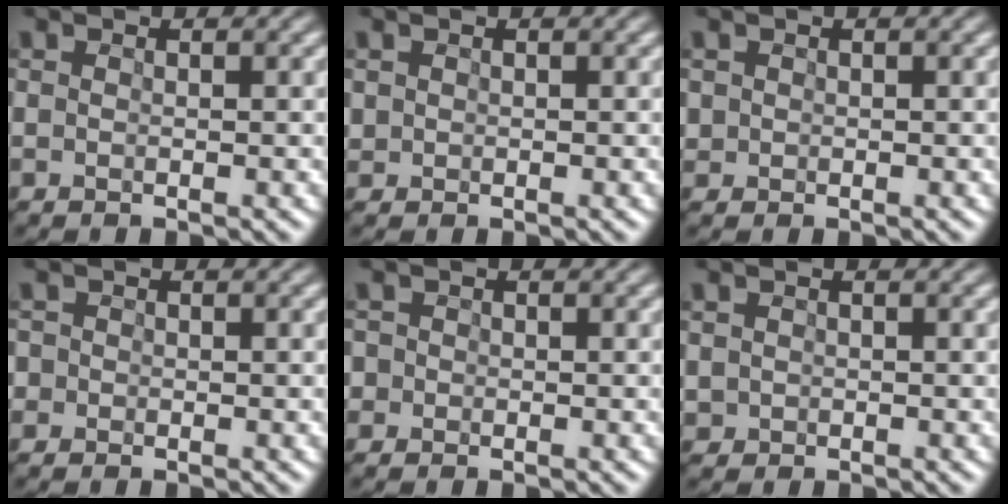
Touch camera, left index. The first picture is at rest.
{"total": 0.8, "force": [0.0, 0.8, 0.0], "torque": [0.000, 0.006, 0.006]}
{"total": 1.3, "force": [0.0, 1.3, 0.2], "torque": [-0.003, 0.013, 0.002]}
{"total": 2.9, "force": [-0.8, 2.7, 0.6], "torque": [-0.010, 0.019, -0.035]}
{"total": 3.2, "force": [-0.8, 3.0, 0.7], "torque": [-0.014, 0.021, -0.036]}
{"total": 1.3, "force": [-0.6, 1.2, 0.0], "torque": [0.005, 0.009, -0.009]}